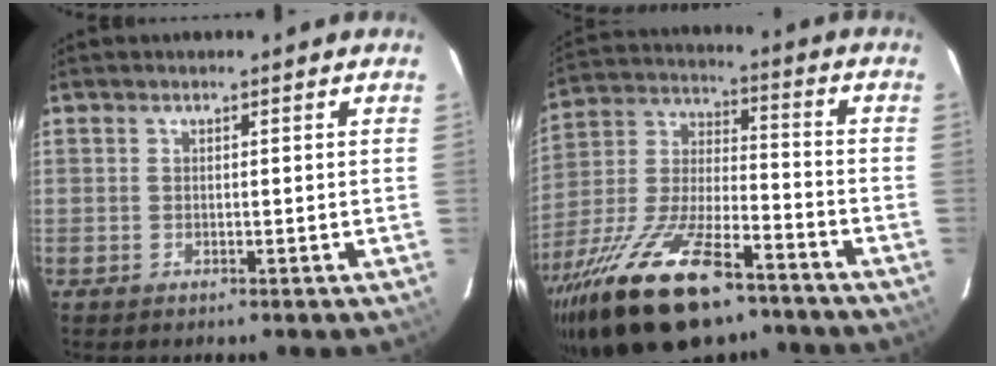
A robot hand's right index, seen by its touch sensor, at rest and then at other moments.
{"total": 25.2, "force": [-17.0, 9.3, 16.1], "torque": [-0.324, -0.028, -0.286]}